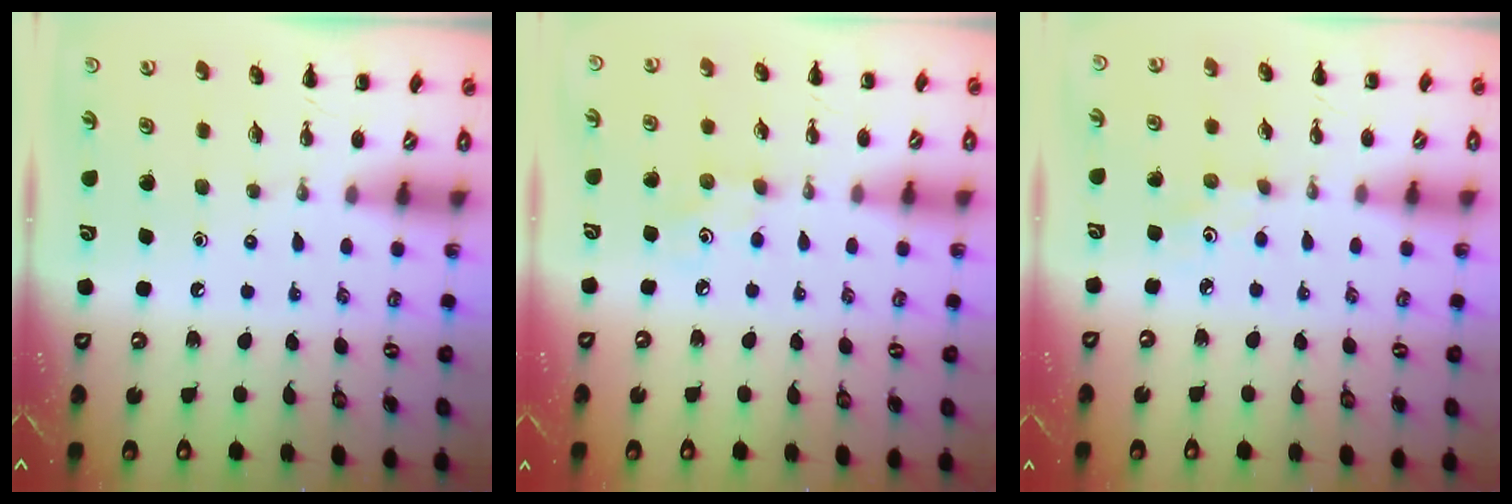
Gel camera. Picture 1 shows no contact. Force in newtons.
{"total": 2.9, "press": 2.8, "slide": 0.8}
{"total": 1.4, "press": 1.3, "slide": 0.4}